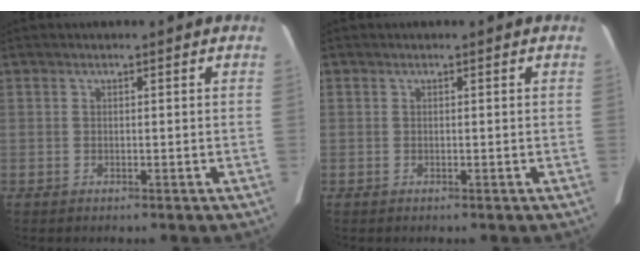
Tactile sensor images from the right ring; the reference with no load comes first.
{"total": 0.0}